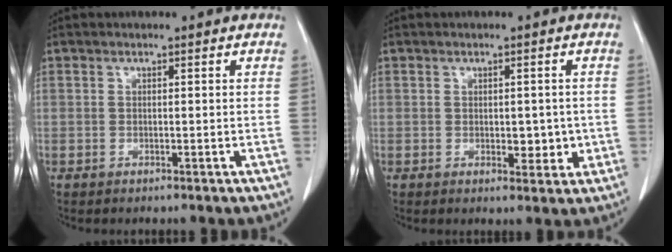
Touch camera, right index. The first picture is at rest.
{"total": 3.5, "force": [-0.4, 2.0, 2.9], "torque": [-0.029, -0.003, 0.002]}